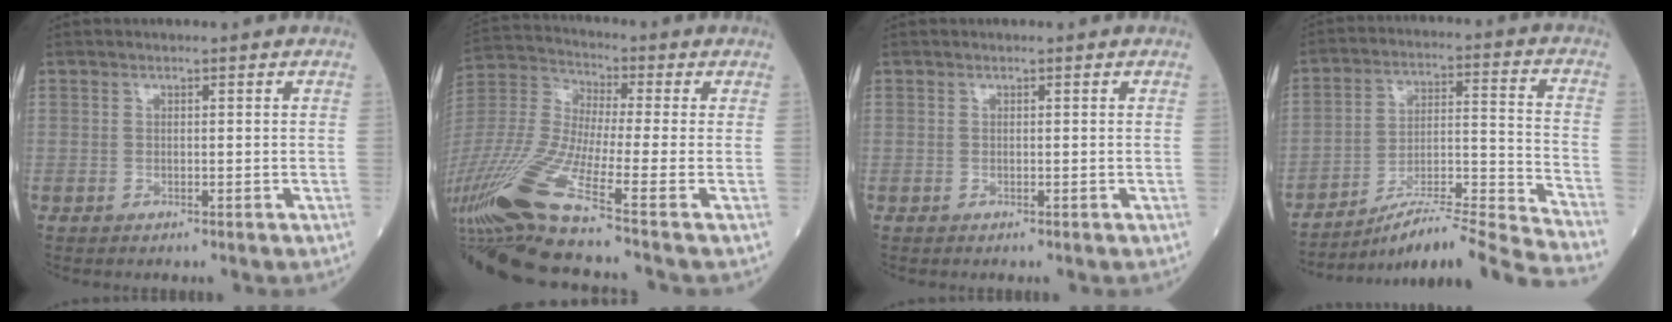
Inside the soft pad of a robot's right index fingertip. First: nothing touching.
{"total": 22.9, "force": [-13.5, 0.1, 18.5], "torque": [-0.434, -0.053, -0.261]}
{"total": 0.0}
{"total": 18.9, "force": [-17.3, -2.4, 7.2], "torque": [-0.101, 0.009, -0.272]}